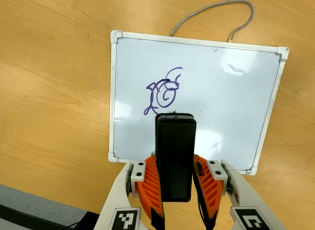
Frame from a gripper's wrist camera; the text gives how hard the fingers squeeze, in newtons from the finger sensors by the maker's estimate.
{"total": 8.0, "left": 5.7, "right": 10.2}